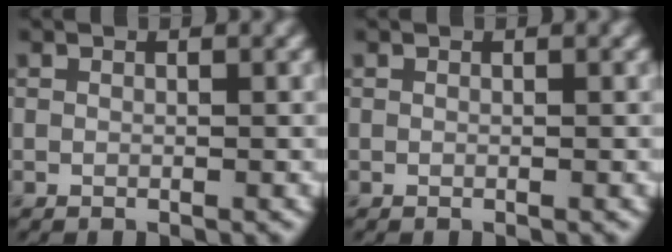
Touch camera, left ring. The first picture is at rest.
{"total": 0.0}